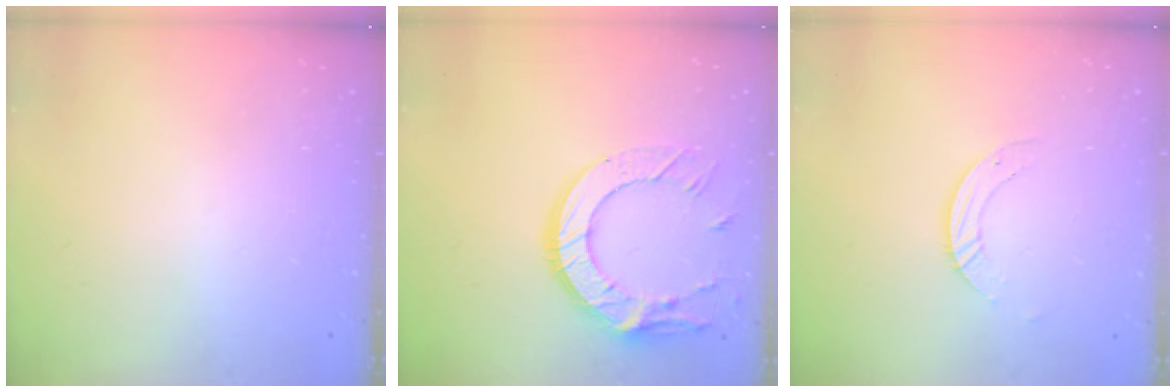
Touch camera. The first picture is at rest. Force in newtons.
{"total": 17.3, "press": 17.2, "slide": 1.3}
{"total": 3.8, "press": 3.8, "slide": 0.2}